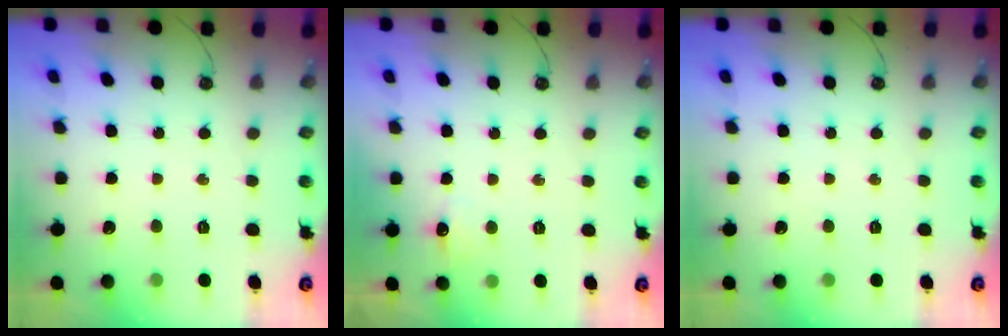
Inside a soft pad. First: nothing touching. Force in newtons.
{"total": 13.7, "press": 6.1, "slide": 12.2}
{"total": 0.0}